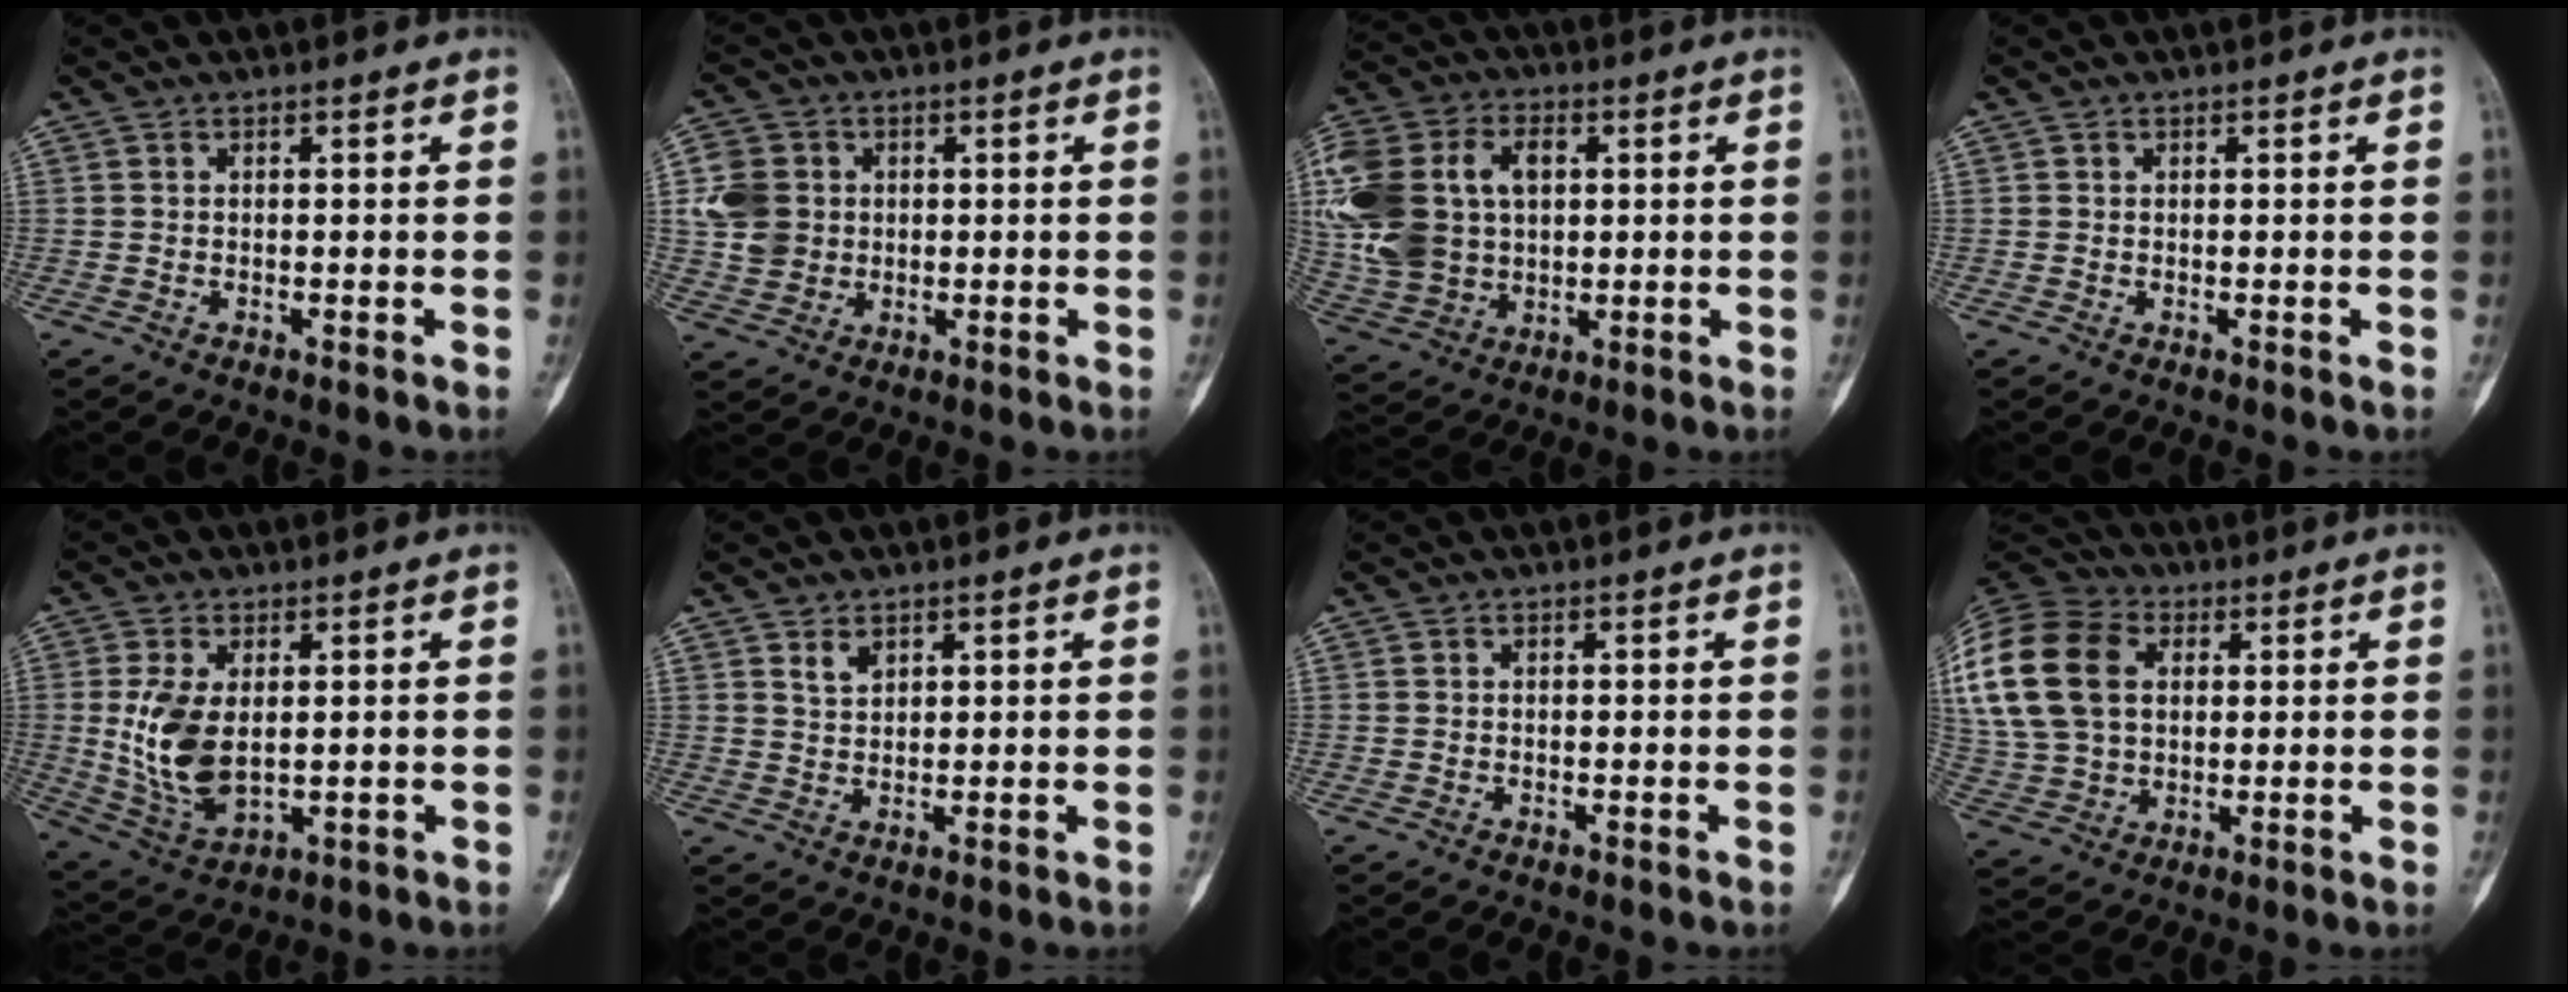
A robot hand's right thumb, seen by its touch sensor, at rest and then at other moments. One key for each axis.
{"total": 7.7, "fx": 0.8, "fy": 6.9, "fz": 3.3, "tx": -0.049, "ty": 0.004, "tz": 0.016}
{"total": 21.3, "fx": 3.0, "fy": 15.6, "fz": 14.2, "tx": -0.318, "ty": 0.019, "tz": 0.069}
{"total": 0.0}
{"total": 10.8, "fx": 0.8, "fy": 6.1, "fz": 8.8, "tx": -0.174, "ty": -0.012, "tz": 0.035}
{"total": 2.6, "fx": 1.7, "fy": 1.5, "fz": 1.2, "tx": -0.013, "ty": -0.013, "tz": 0.036}
{"total": 0.0}
{"total": 27.2, "fx": 7.0, "fy": 19.7, "fz": 17.3, "tx": -0.404, "ty": 0.050, "tz": 0.140}